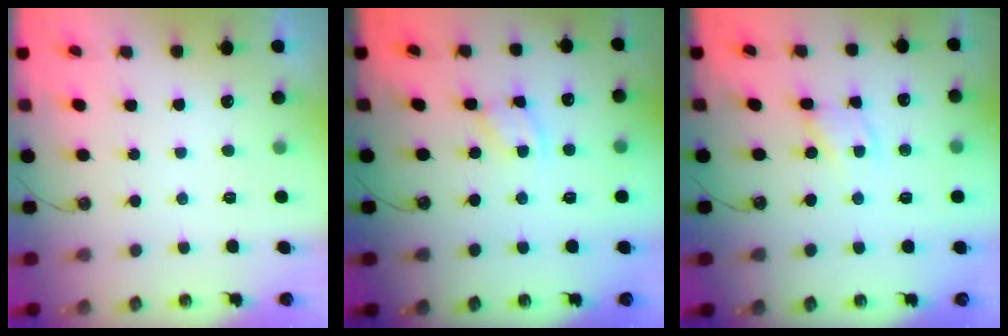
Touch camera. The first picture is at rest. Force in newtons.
{"total": 2.7, "press": 2.7, "slide": 0.1}
{"total": 2.1, "press": 2.1, "slide": 0.3}